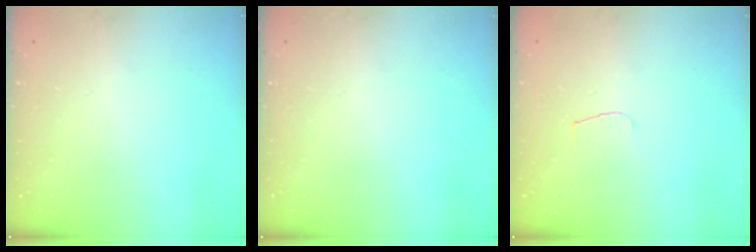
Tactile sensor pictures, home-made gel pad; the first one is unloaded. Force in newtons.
{"total": 0.0}
{"total": 4.3, "press": 4.2, "slide": 0.4}